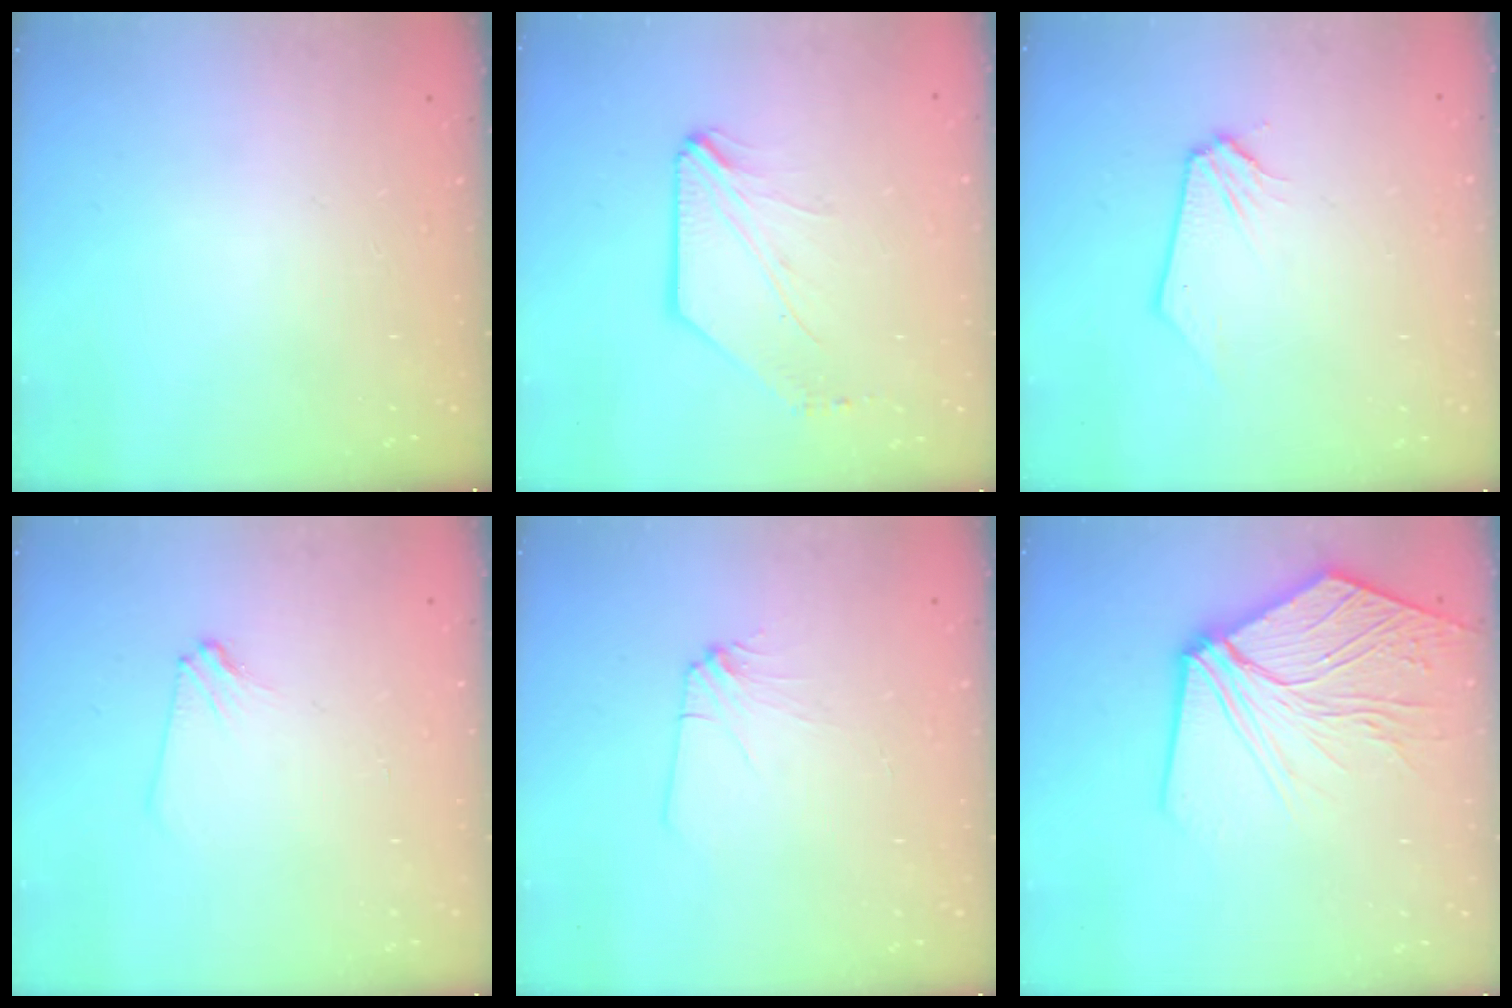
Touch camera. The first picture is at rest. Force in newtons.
{"total": 2.6, "press": 2.6, "slide": 0.5}
{"total": 0.0}
{"total": 2.9, "press": 2.9, "slide": 0.5}
{"total": 2.5, "press": 2.5, "slide": 0.2}
{"total": 13.0, "press": 12.8, "slide": 1.8}